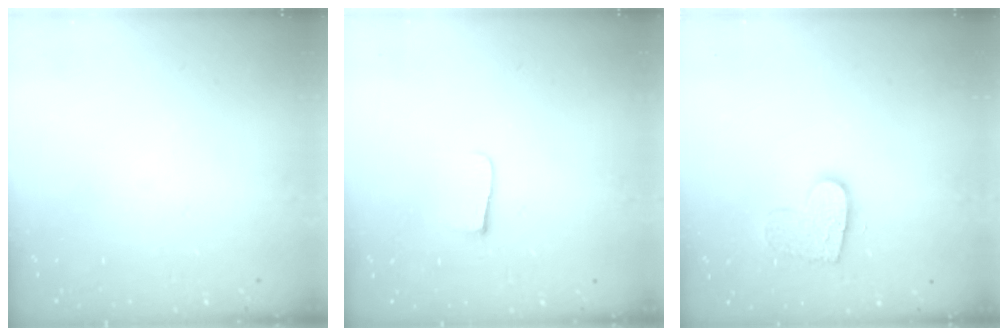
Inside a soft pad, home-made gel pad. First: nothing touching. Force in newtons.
{"total": 5.2, "press": 5.2, "slide": 0.7}
{"total": 11.7, "press": 11.7, "slide": 0.8}